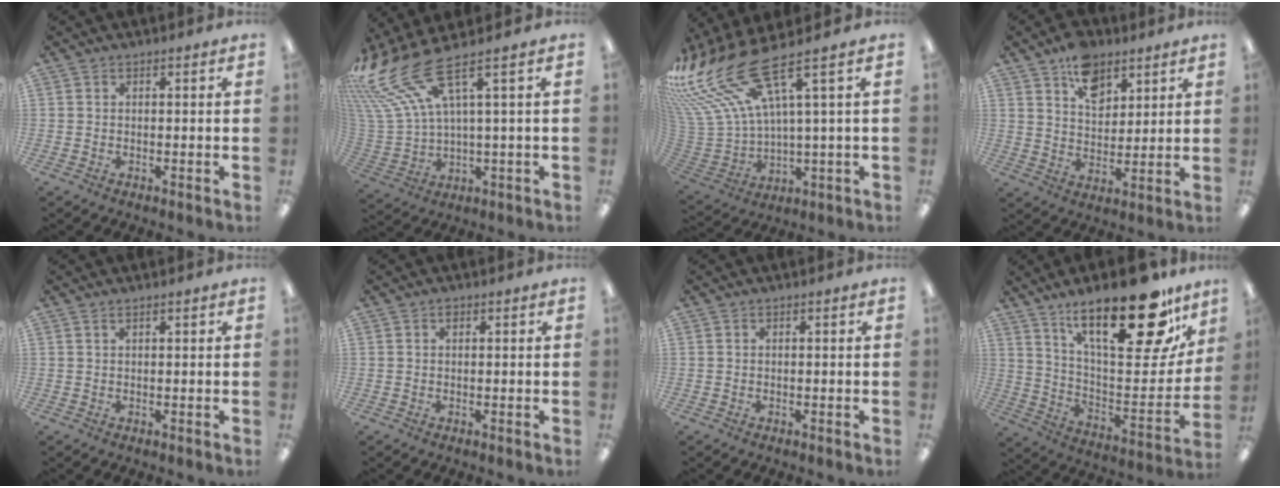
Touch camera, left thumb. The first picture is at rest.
{"total": 15.7, "force": [8.5, 6.0, 11.8], "torque": [-0.274, -0.051, 0.148]}
{"total": 19.7, "force": [11.5, 7.2, 14.3], "torque": [-0.305, -0.075, 0.201]}
{"total": 10.0, "force": [6.4, 6.3, 4.5], "torque": [-0.055, -0.029, 0.113]}
{"total": 0.8, "force": [0.6, 0.1, 0.5], "torque": [-0.012, 0.000, 0.011]}
{"total": 0.8, "force": [0.5, 0.5, 0.5], "torque": [-0.004, 0.001, 0.006]}
{"total": 0.0}
{"total": 26.9, "force": [17.4, 9.2, 18.3], "torque": [-0.265, -0.111, 0.286]}